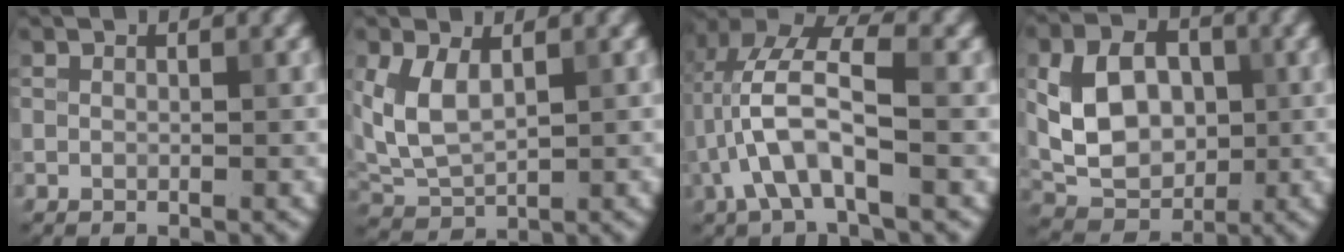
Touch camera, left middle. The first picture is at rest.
{"total": 4.4, "force": [1.3, 2.5, 3.4], "torque": [-0.082, 0.001, 0.030]}
{"total": 6.8, "force": [-1.3, 2.7, 6.2], "torque": [-0.132, 0.020, -0.029]}
{"total": 7.3, "force": [0.4, 5.3, 5.0], "torque": [-0.094, 0.002, 0.006]}